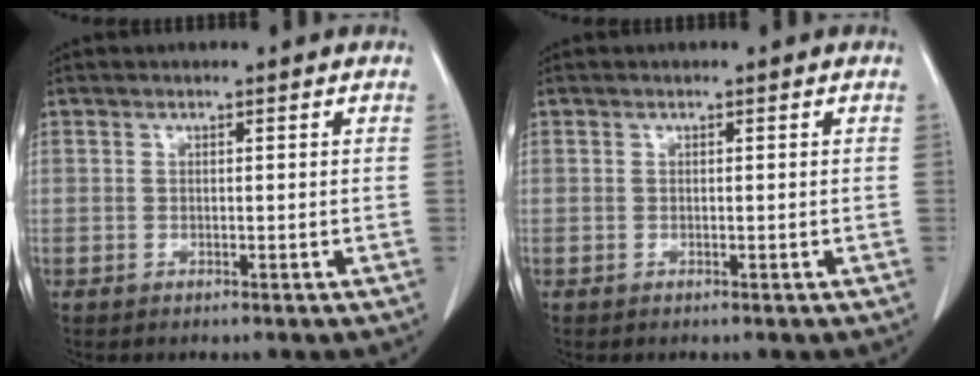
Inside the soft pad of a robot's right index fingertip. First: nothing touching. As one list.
[{"total": 0.0}]